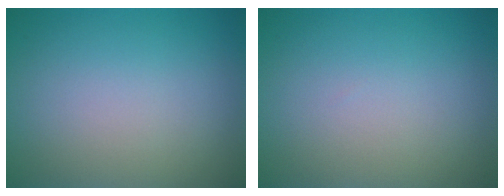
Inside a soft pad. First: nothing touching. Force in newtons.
{"total": 0.0}